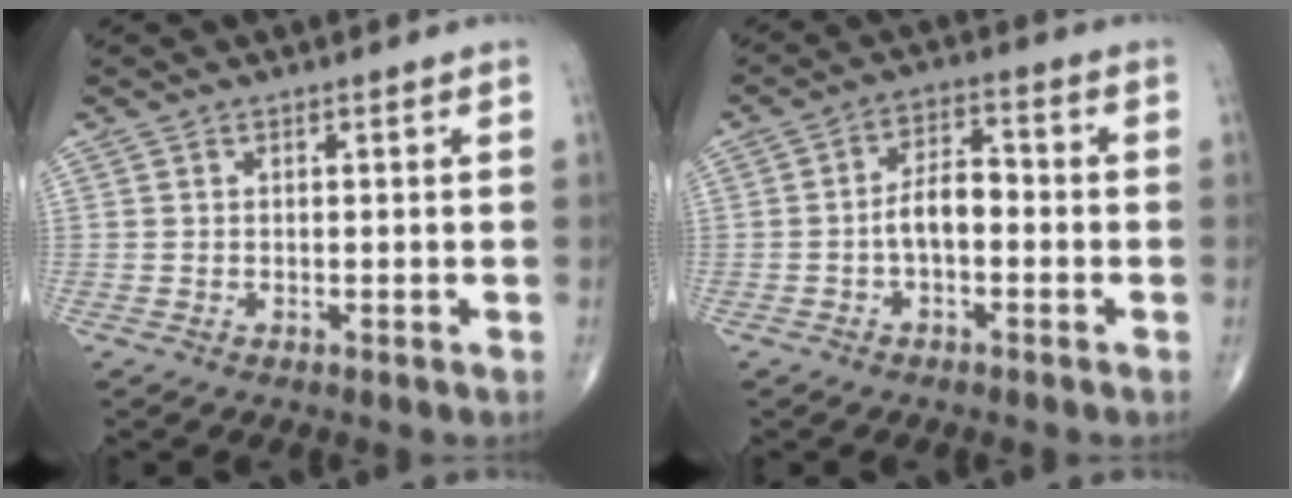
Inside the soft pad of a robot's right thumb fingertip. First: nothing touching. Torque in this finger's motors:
{"motor_torque": [1.14, 1.04, 0.91, -0.10, 0.04]}